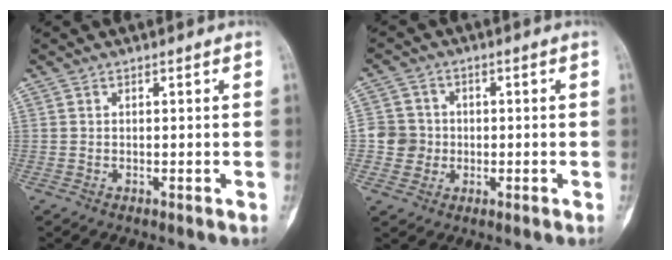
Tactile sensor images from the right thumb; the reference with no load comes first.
{"total": 5.5, "force": [-0.6, 5.4, 0.8], "torque": [0.017, 0.011, -0.017]}